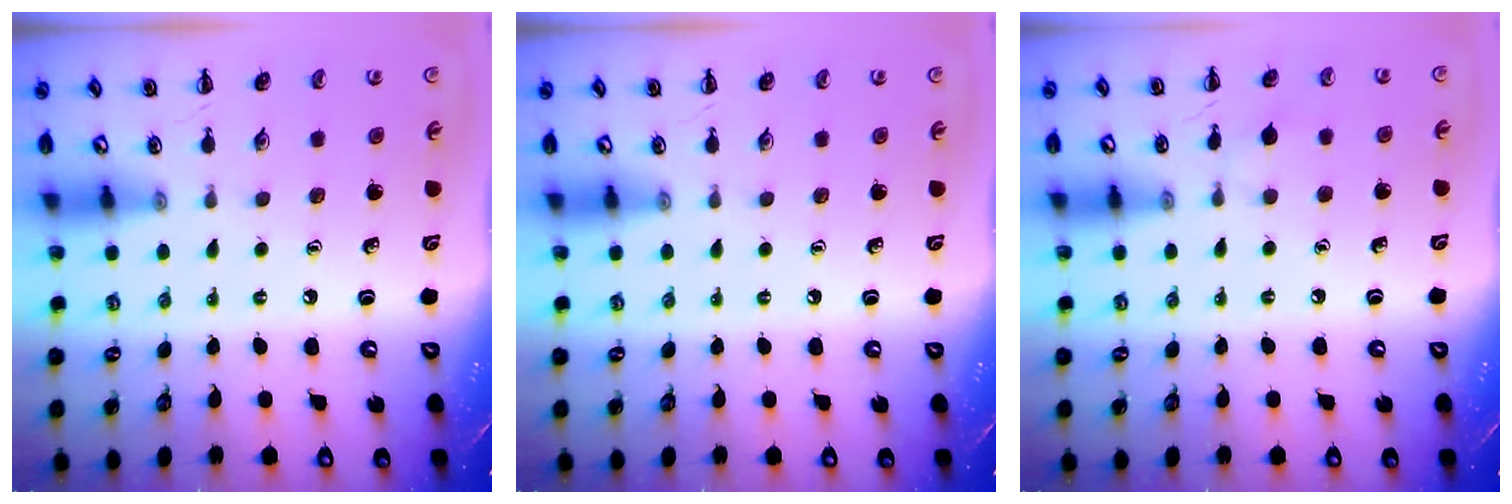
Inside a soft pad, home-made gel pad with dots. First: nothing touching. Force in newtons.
{"total": 0.0}
{"total": 5.2, "press": 4.9, "slide": 1.5}